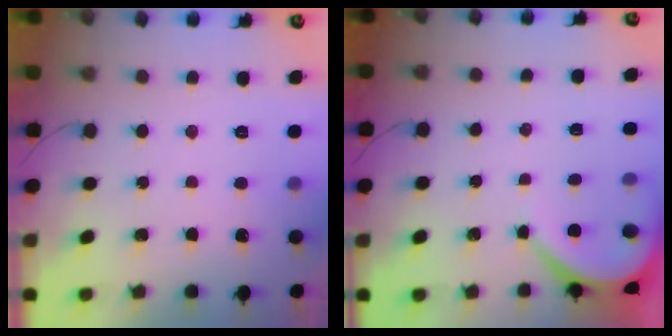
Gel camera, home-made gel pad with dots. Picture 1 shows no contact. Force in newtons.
{"total": 3.9, "press": 3.9, "slide": 0.6}